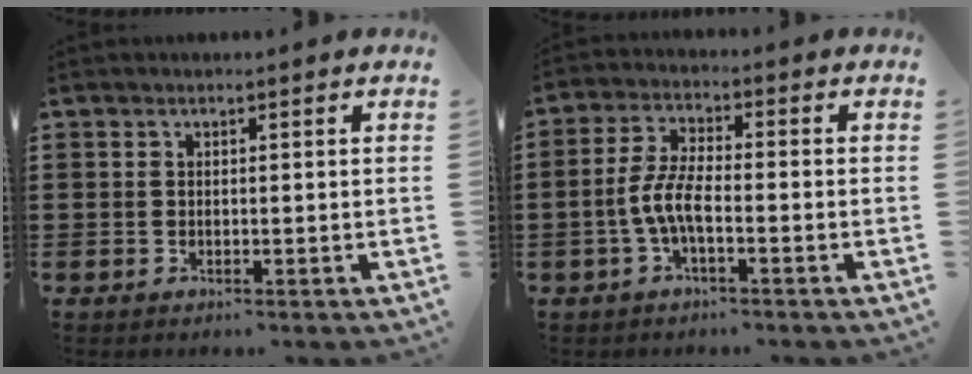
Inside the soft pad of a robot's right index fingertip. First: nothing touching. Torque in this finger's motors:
{"motor_torque": [1.09, -0.61, 0.75, 0.21]}